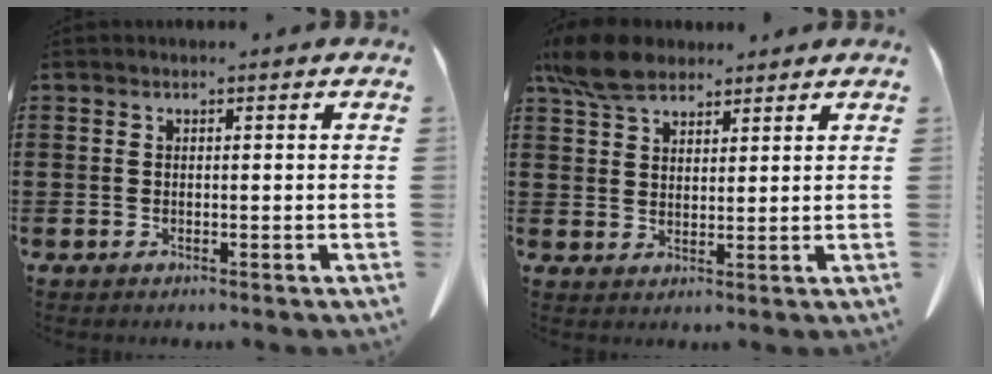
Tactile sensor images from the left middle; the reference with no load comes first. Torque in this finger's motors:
{"motor_torque": [1.04, 0.84, 0.40, 0.14]}